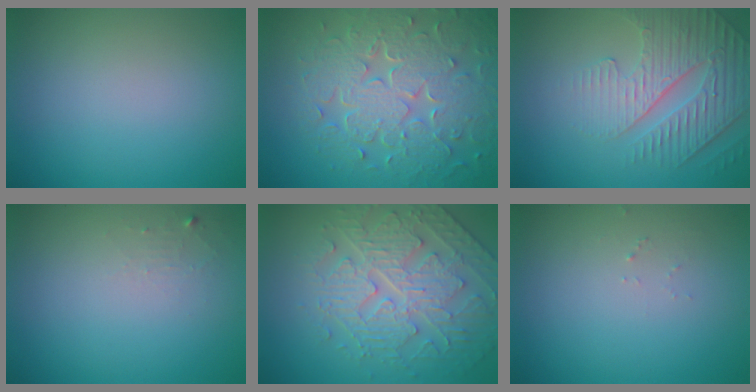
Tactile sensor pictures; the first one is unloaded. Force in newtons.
{"total": 8.7, "press": 6.2, "slide": 6.1}
{"total": 4.4, "press": 4.1, "slide": 1.4}
{"total": 1.0, "press": 1.0, "slide": 0.1}
{"total": 4.6, "press": 4.6, "slide": 0.1}
{"total": 0.7, "press": 0.7, "slide": 0.1}